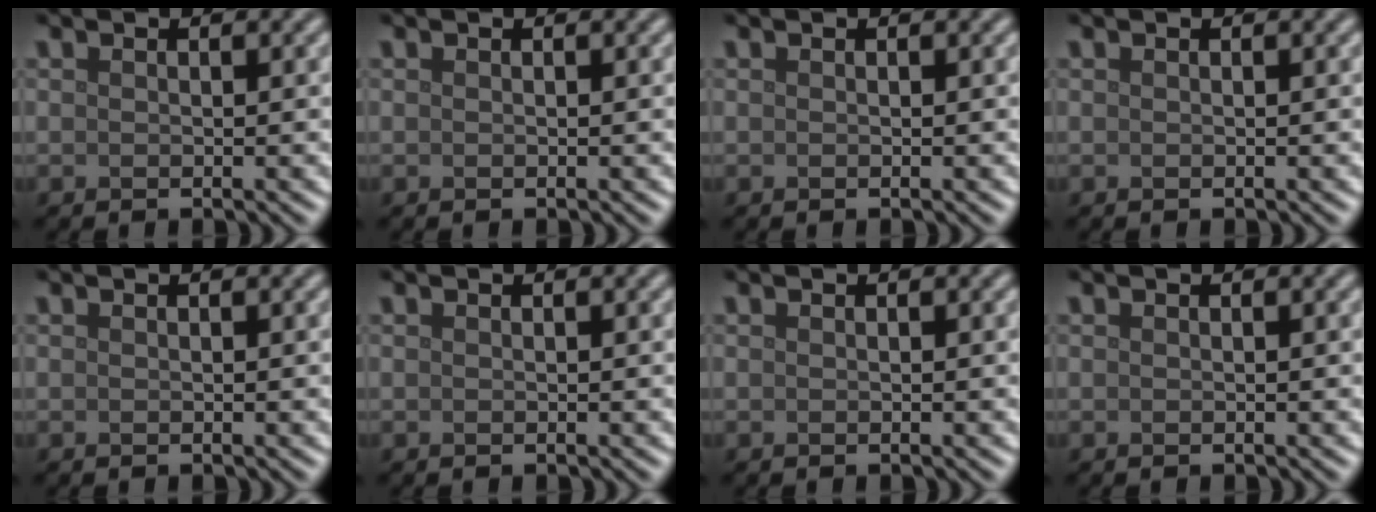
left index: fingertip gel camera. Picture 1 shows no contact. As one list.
[{"total": 0.0}, {"total": 0.0}, {"total": 0.0}, {"total": 0.0}, {"total": 0.0}, {"total": 0.0}, {"total": 0.0}]